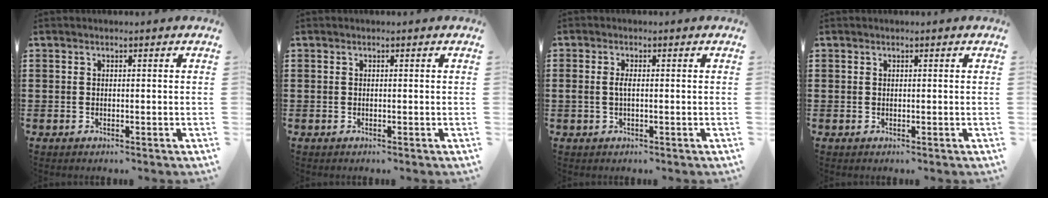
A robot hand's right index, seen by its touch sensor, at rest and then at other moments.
{"total": 0.0}
{"total": 1.7, "force": [-0.3, 0.5, 1.6], "torque": [-0.046, -0.004, -0.011]}
{"total": 0.0}